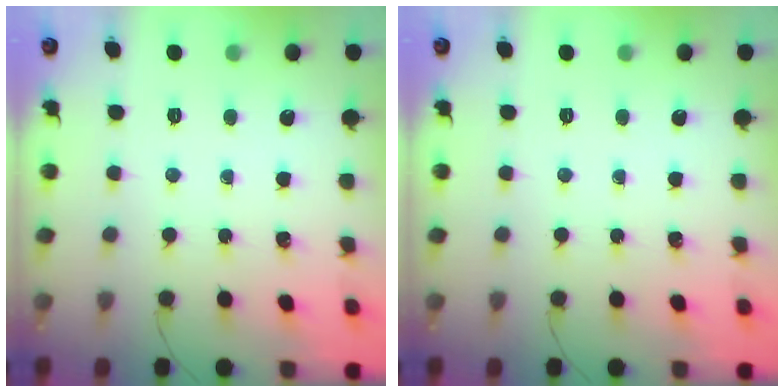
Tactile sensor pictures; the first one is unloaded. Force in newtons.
{"total": 0.0}